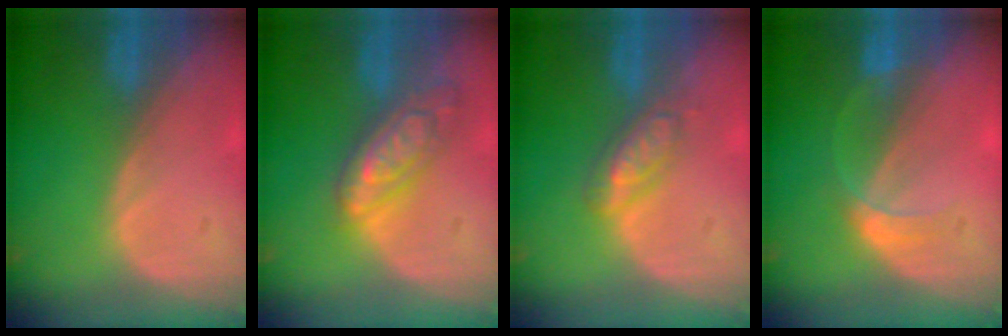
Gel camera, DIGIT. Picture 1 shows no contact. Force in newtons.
{"total": 7.5, "press": 7.5, "slide": 0.5}
{"total": 4.6, "press": 4.5, "slide": 1.2}
{"total": 2.9, "press": 2.9, "slide": 0.1}